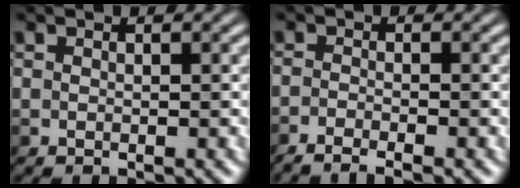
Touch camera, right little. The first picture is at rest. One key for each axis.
{"total": 3.0, "fx": -2.0, "fy": 0.6, "fz": 2.2, "tx": -0.040, "ty": -0.001, "tz": -0.043}